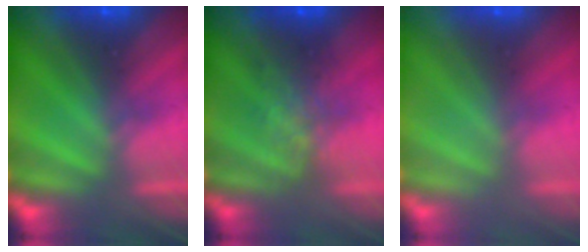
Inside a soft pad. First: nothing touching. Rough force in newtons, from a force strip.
{"total": 3.9}
{"total": 3.3}